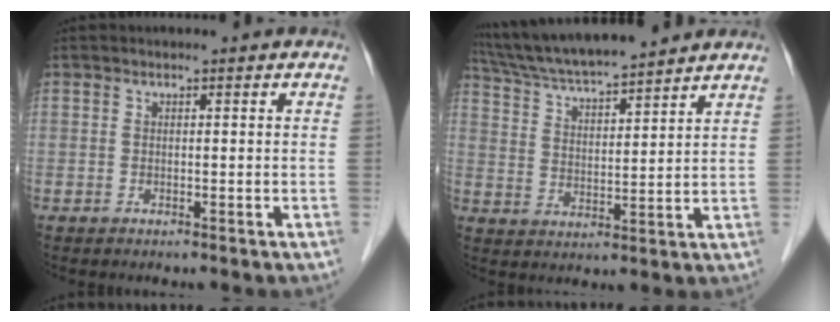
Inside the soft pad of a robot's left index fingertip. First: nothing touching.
{"total": 14.2, "force": [12.9, 0.4, 6.0], "torque": [-0.113, 0.019, 0.219]}